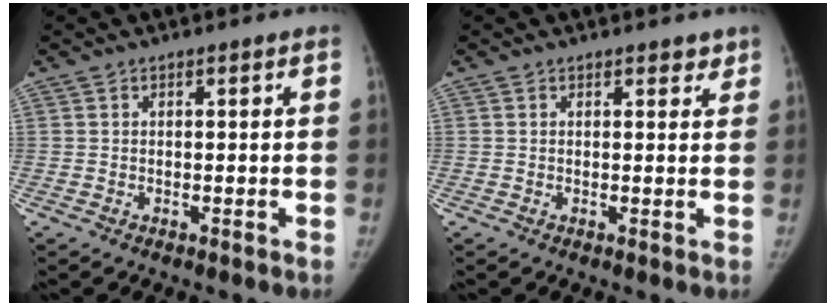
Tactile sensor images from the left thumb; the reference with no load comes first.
{"total": 1.8, "force": [1.3, 1.0, 0.6], "torque": [0.011, -0.006, 0.011]}